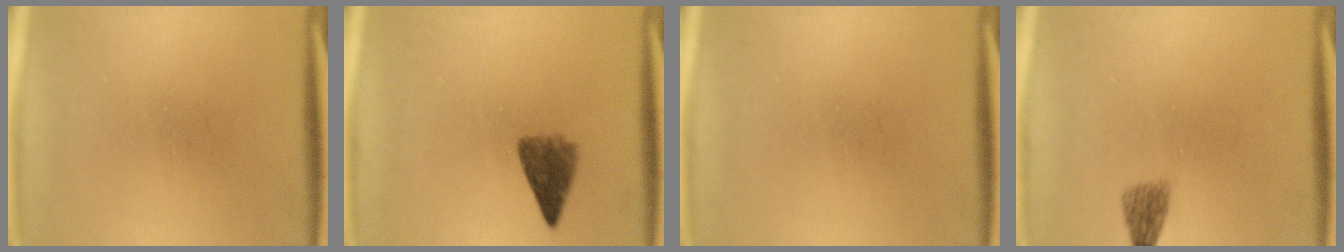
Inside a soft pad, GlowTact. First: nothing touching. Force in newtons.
{"total": 4.2}
{"total": 0.0}
{"total": 2.4}